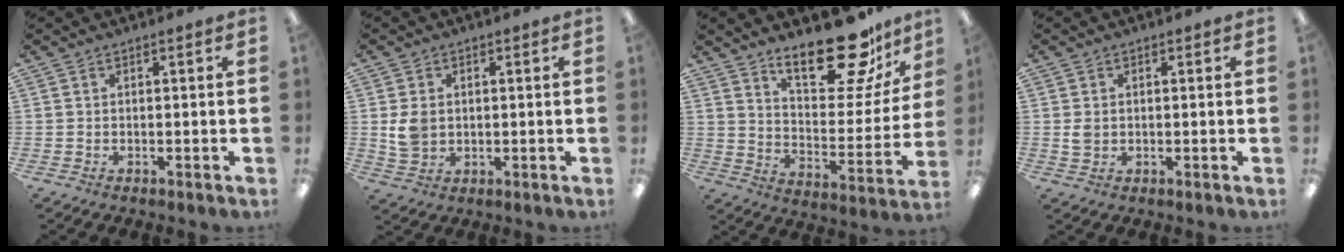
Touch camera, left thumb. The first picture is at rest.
{"total": 5.6, "force": [0.7, 4.6, 3.1], "torque": [-0.050, 0.001, 0.014]}
{"total": 21.8, "force": [16.4, 7.8, 11.9], "torque": [-0.165, -0.116, 0.273]}
{"total": 2.4, "force": [0.2, 2.1, 1.1], "torque": [-0.014, 0.001, 0.001]}